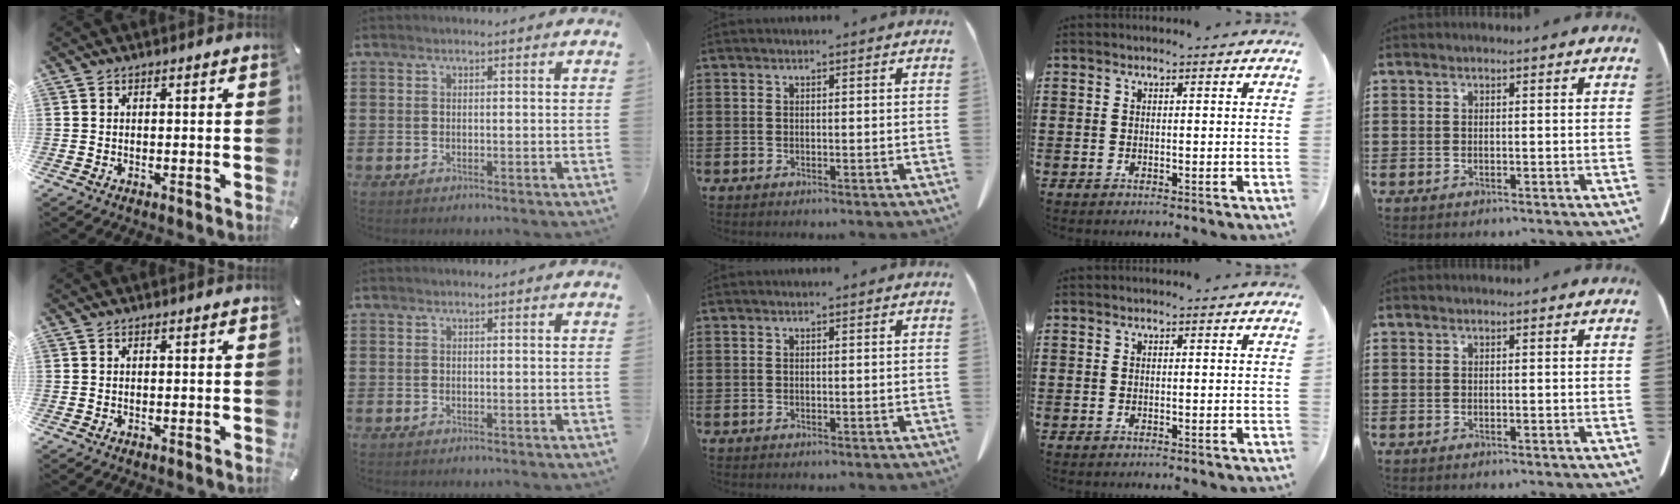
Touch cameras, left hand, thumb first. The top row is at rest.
{}